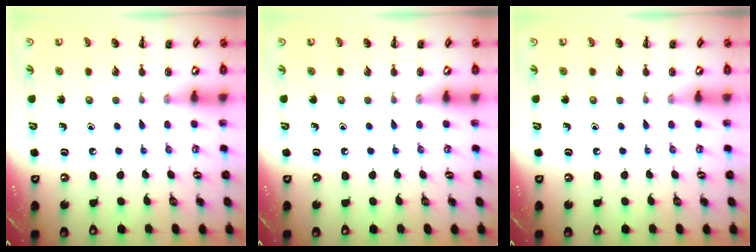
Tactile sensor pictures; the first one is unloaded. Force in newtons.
{"total": 0.0}
{"total": 0.0}